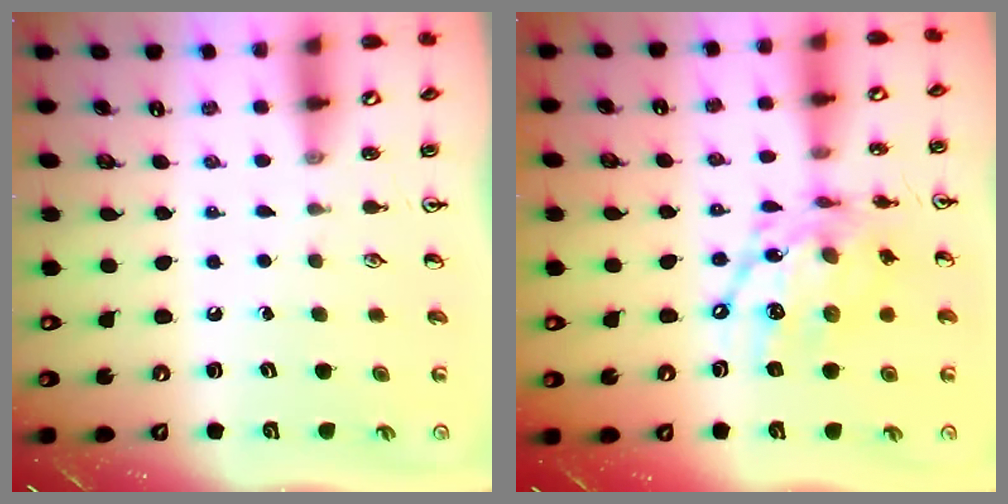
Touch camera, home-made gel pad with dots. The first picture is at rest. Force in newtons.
{"total": 14.2, "press": 14.2, "slide": 1.1}